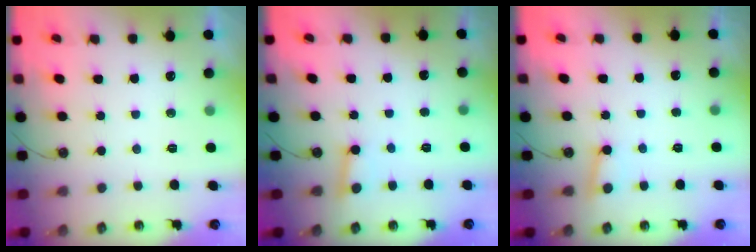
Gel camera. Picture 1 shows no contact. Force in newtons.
{"total": 2.6, "press": 2.5, "slide": 0.8}
{"total": 2.9, "press": 2.9, "slide": 0.3}